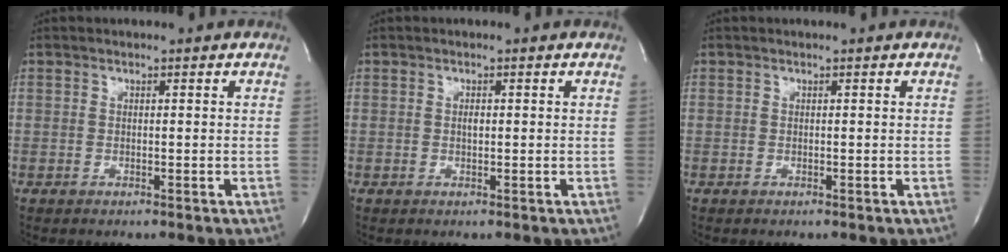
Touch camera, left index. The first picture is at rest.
{"total": 0.8, "force": [0.0, 0.3, 0.7], "torque": [-0.014, 0.000, 0.002]}
{"total": 0.0}